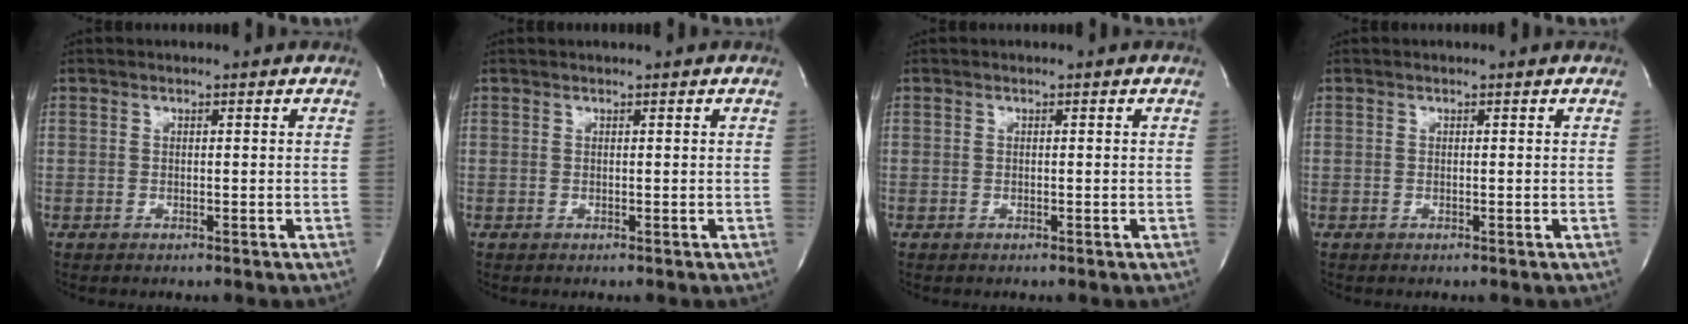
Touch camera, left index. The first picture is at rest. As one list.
[{"total": 0.9, "force": [0.8, -0.2, 0.4], "torque": [-0.005, 0.011, 0.017]}, {"total": 0.0}, {"total": 0.0}]